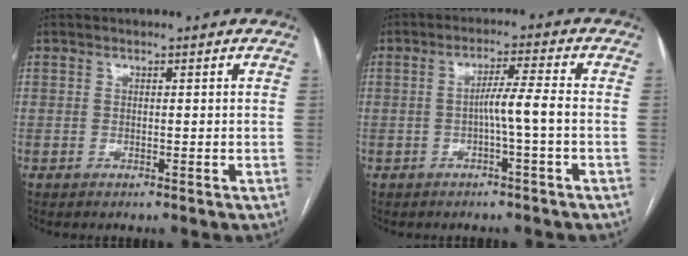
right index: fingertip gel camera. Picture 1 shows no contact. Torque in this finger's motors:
{"motor_torque": [0.26, 0.10, 0.42, 0.10]}